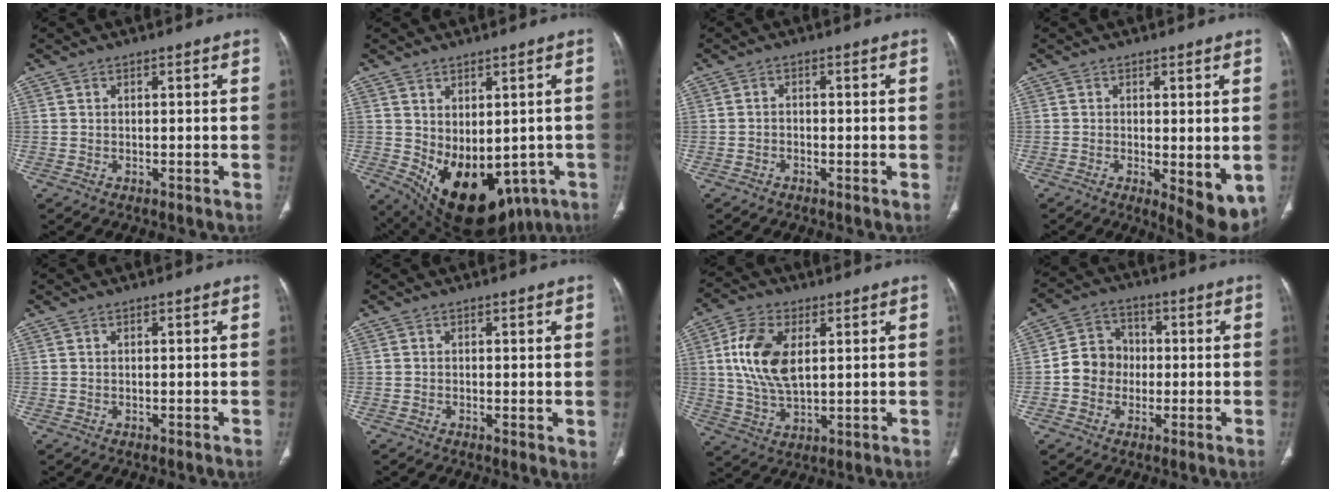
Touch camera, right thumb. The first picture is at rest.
{"total": 18.0, "force": [-5.1, 11.3, 13.1], "torque": [-0.181, -0.008, -0.039]}
{"total": 1.0, "force": [-0.5, 0.7, 0.4], "torque": [-0.003, 0.005, -0.013]}
{"total": 8.5, "force": [-2.2, 3.2, 7.6], "torque": [-0.096, -0.021, -0.025]}
{"total": 0.0}
{"total": 1.6, "force": [0.0, 0.6, 1.5], "torque": [-0.024, -0.007, -0.004]}
{"total": 12.0, "force": [2.7, 6.6, 9.6], "torque": [-0.191, -0.005, 0.054]}
{"total": 8.1, "force": [-0.9, 7.3, 3.4], "torque": [-0.030, 0.025, -0.028]}